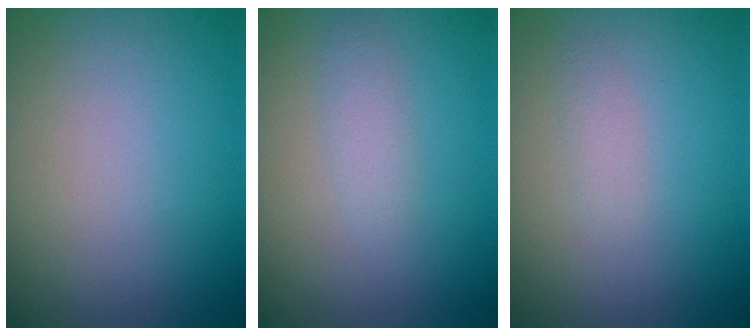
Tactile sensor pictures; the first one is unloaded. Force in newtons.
{"total": 1.4, "press": 1.4, "slide": 0.0}
{"total": 0.9, "press": 0.9, "slide": 0.0}